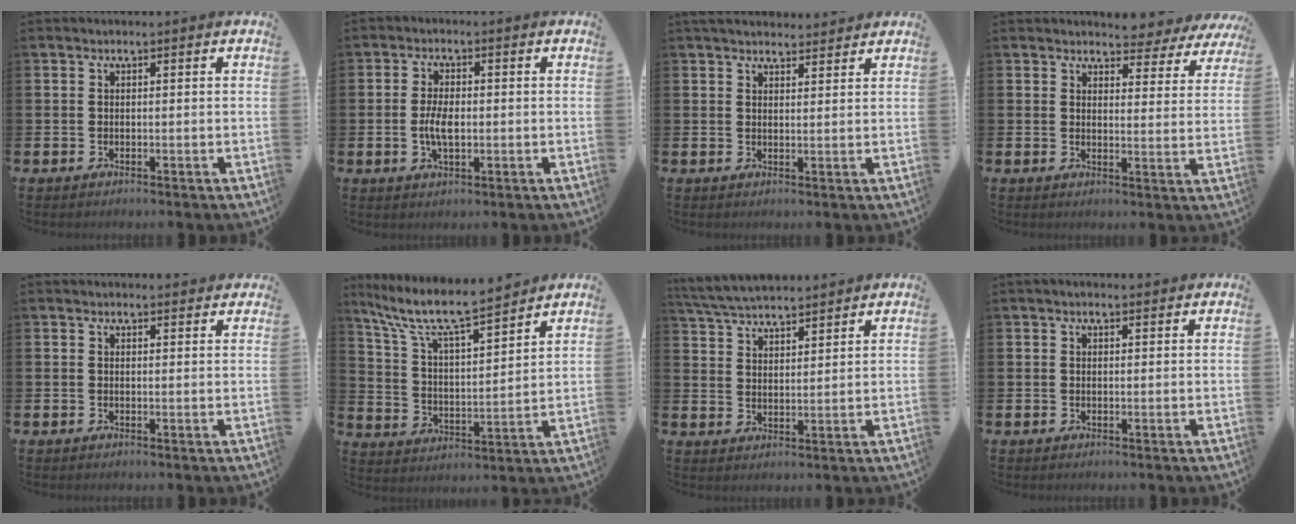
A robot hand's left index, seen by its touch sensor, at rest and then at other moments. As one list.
[{"total": 4.0, "force": [-0.3, 1.8, 3.6], "torque": [-0.056, -0.006, -0.012]}, {"total": 3.3, "force": [3.2, 0.8, 0.3], "torque": [0.004, -0.017, 0.055]}, {"total": 3.8, "force": [3.6, 1.2, 0.4], "torque": [-0.012, -0.030, 0.060]}, {"total": 1.1, "force": [1.0, 0.2, 0.0], "torque": [0.013, -0.003, 0.017]}, {"total": 9.7, "force": [8.7, 1.1, 4.1], "torque": [-0.121, -0.054, 0.149]}, {"total": 5.2, "force": [5.1, 0.7, 0.8], "torque": [-0.038, -0.022, 0.094]}, {"total": 0.9, "force": [0.7, 0.1, 0.5], "torque": [0.000, 0.000, 0.011]}]